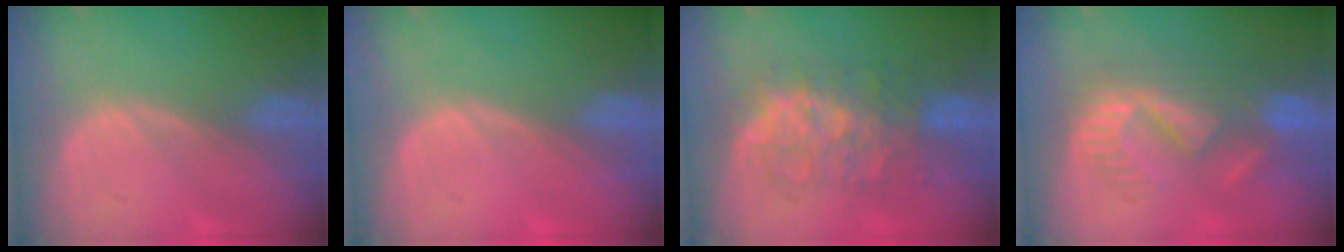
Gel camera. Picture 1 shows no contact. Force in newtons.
{"total": 0.0}
{"total": 8.0, "press": 8.0, "slide": 0.6}
{"total": 8.7, "press": 8.2, "slide": 3.0}